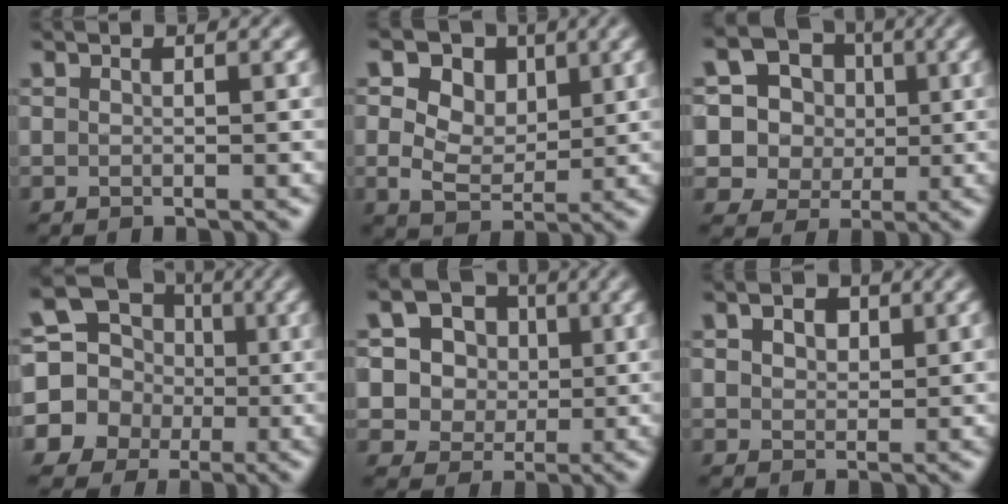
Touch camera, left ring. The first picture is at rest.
{"total": 8.2, "force": [3.4, 5.7, 4.9], "torque": [-0.089, 0.023, 0.028]}
{"total": 12.7, "force": [3.2, 11.3, 4.7], "torque": [-0.132, 0.047, 0.047]}
{"total": 12.7, "force": [-1.2, 12.1, 3.9], "torque": [-0.110, 0.003, -0.051]}
{"total": 7.7, "force": [2.4, 6.5, 3.3], "torque": [-0.064, 0.022, 0.025]}
{"total": 2.9, "force": [1.4, 1.9, 1.6], "torque": [-0.031, 0.006, 0.014]}